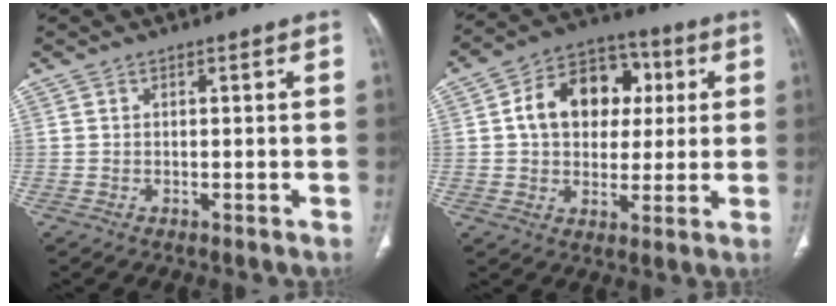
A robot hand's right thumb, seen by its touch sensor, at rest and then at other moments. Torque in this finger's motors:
{"motor_torque": [1.44, 2.44, 1.50, -0.15, 0.10]}